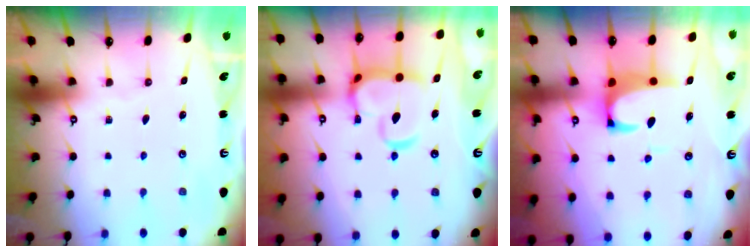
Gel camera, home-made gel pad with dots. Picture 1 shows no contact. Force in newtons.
{"total": 6.9, "press": 6.8, "slide": 1.5}
{"total": 3.7, "press": 3.6, "slide": 1.0}